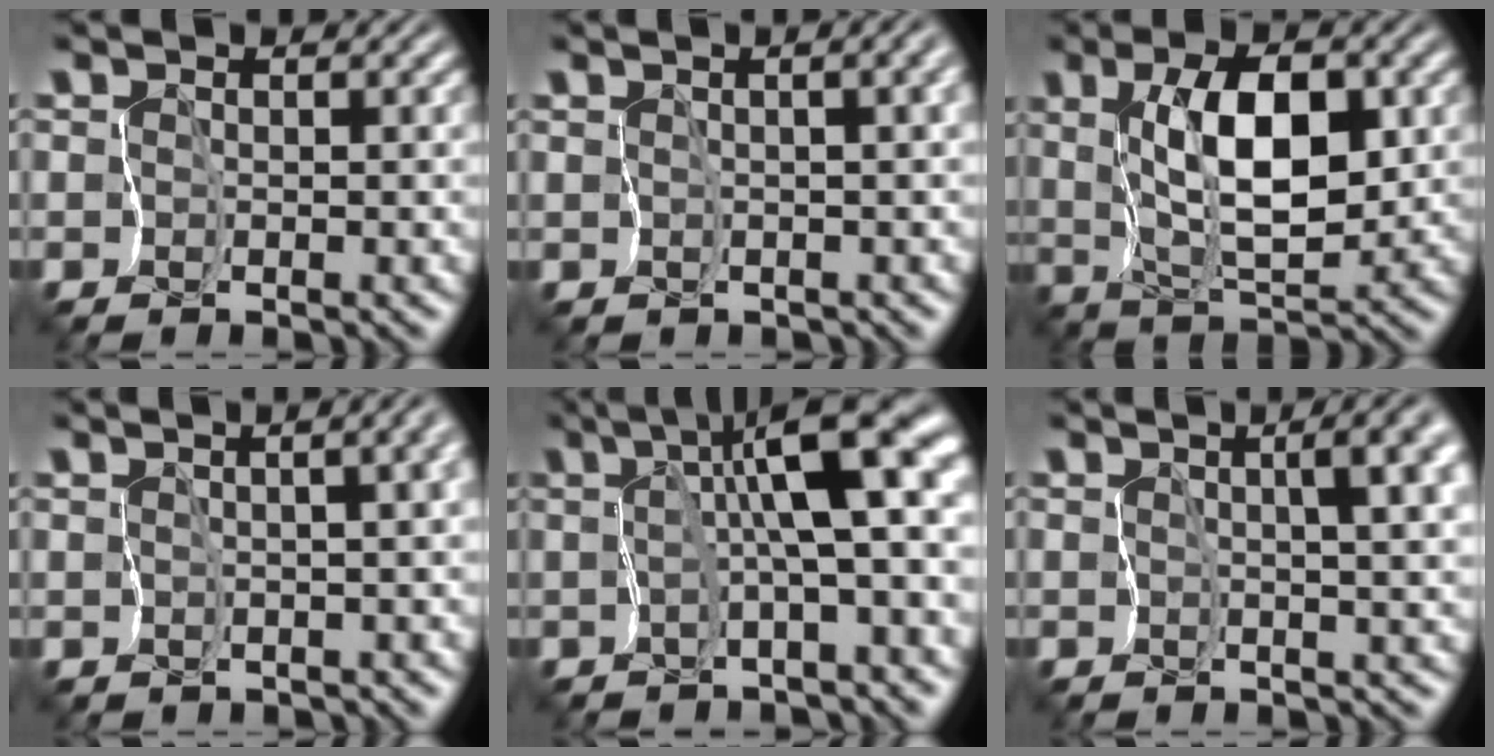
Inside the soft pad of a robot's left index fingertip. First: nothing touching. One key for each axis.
{"total": 4.2, "fx": 0.5, "fy": 2.4, "fz": 3.4, "tx": -0.025, "ty": 0.002, "tz": 0.009}
{"total": 6.7, "fx": 2.0, "fy": 2.7, "fz": 5.8, "tx": -0.105, "ty": 0.001, "tz": 0.047}
{"total": 6.0, "fx": 0.5, "fy": 3.4, "fz": 4.9, "tx": -0.029, "ty": 0.004, "tz": 0.009}
{"total": 8.9, "fx": 0.6, "fy": 1.6, "fz": 8.8, "tx": -0.134, "ty": 0.030, "tz": -0.002}
{"total": 6.2, "fx": 1.0, "fy": 2.1, "fz": 5.7, "tx": -0.073, "ty": 0.004, "tz": 0.019}